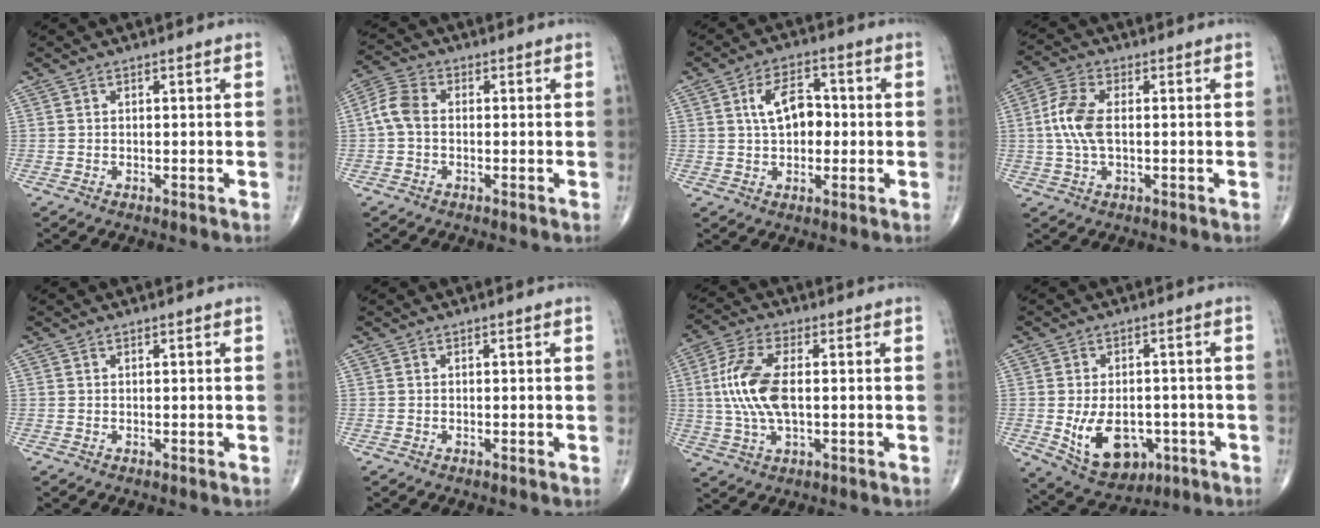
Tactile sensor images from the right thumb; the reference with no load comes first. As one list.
[{"total": 5.3, "force": [-0.3, 3.5, 3.9], "torque": [-0.081, 0.014, -0.017]}, {"total": 8.4, "force": [0.8, 5.1, 6.6], "torque": [-0.092, 0.016, 0.008]}, {"total": 7.7, "force": [0.2, 3.9, 6.7], "torque": [-0.155, 0.014, 0.002]}, {"total": 0.0}, {"total": 0.0}, {"total": 11.7, "force": [0.6, 5.2, 10.4], "torque": [-0.231, 0.007, 0.011]}, {"total": 12.0, "force": [-3.2, 7.8, 8.5], "torque": [-0.115, 0.006, -0.030]}]